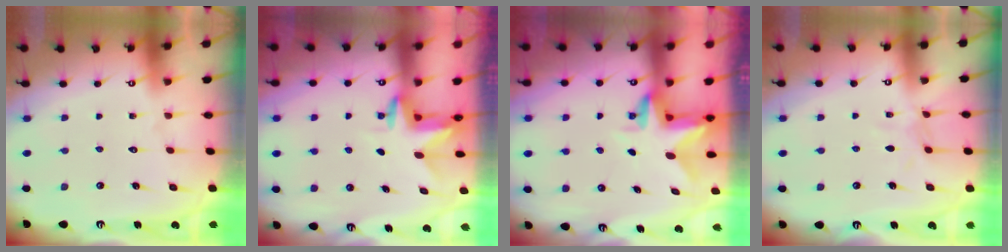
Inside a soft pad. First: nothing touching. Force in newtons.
{"total": 3.2, "press": 3.2, "slide": 0.3}
{"total": 3.5, "press": 3.4, "slide": 0.3}
{"total": 4.7, "press": 4.7, "slide": 0.5}